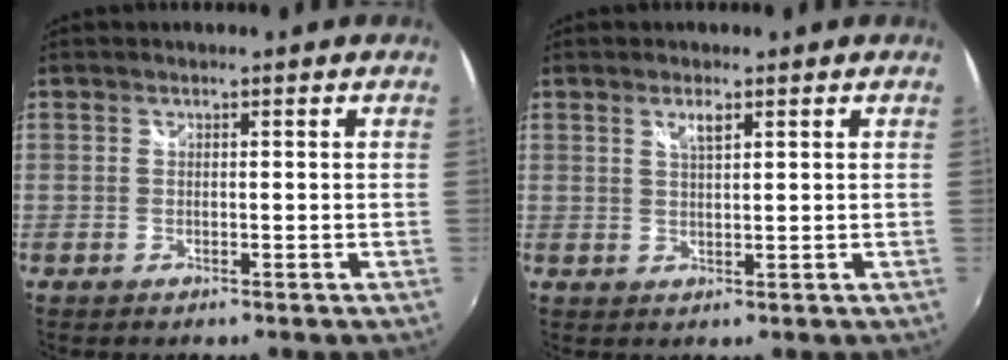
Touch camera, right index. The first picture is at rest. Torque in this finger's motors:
{"motor_torque": [0.08, 0.16, 0.02, 0.03]}